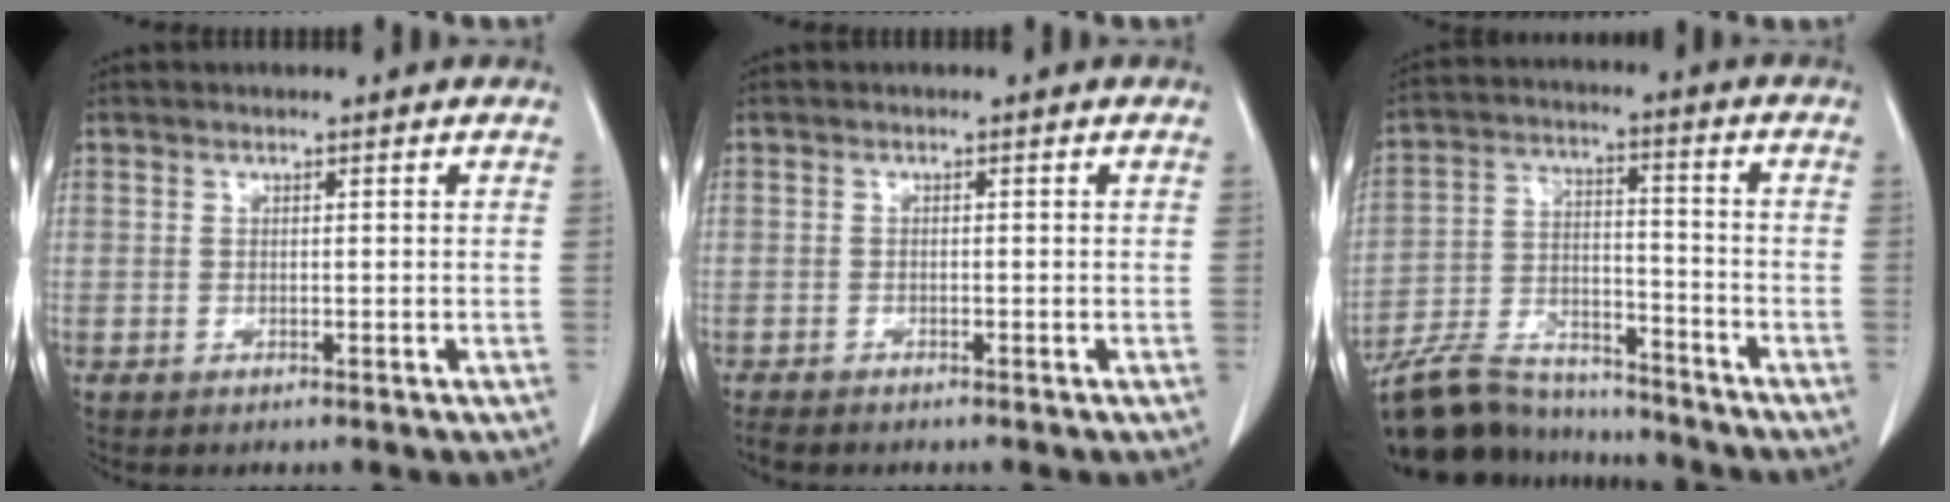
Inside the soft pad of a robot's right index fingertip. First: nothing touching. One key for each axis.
{"total": 2.8, "fx": -2.2, "fy": 1.2, "fz": 1.3, "tx": -0.029, "ty": -0.004, "tz": -0.033}
{"total": 18.2, "fx": -16.4, "fy": 5.4, "fz": 5.8, "tx": -0.136, "ty": 0.006, "tz": -0.274}